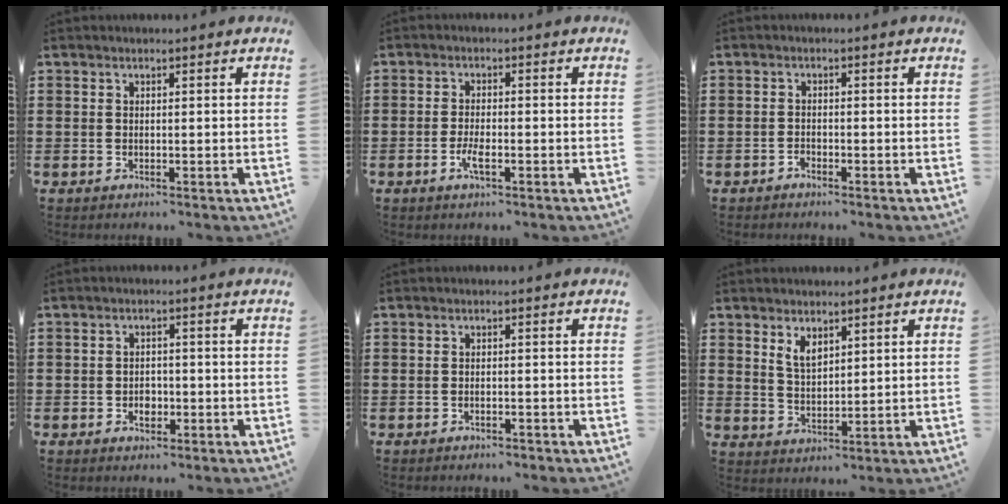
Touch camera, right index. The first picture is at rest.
{"total": 2.9, "force": [-1.2, 0.8, 2.5], "torque": [-0.049, -0.001, -0.024]}
{"total": 1.0, "force": [-0.9, 0.3, 0.1], "torque": [-0.004, 0.004, -0.021]}
{"total": 2.2, "force": [-0.8, 1.6, 1.2], "torque": [-0.017, -0.001, -0.018]}
{"total": 0.9, "force": [-0.9, 0.1, 0.2], "torque": [-0.008, -0.002, -0.017]}
{"total": 3.4, "force": [2.3, 1.8, 1.9], "torque": [-0.044, 0.004, 0.042]}